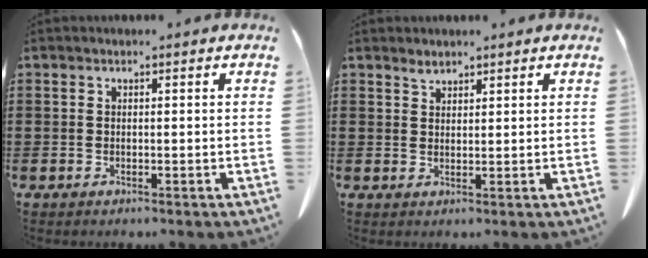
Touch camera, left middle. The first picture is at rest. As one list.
[{"total": 1.5, "force": [1.4, 0.6, 0.4], "torque": [-0.011, -0.003, 0.028]}]